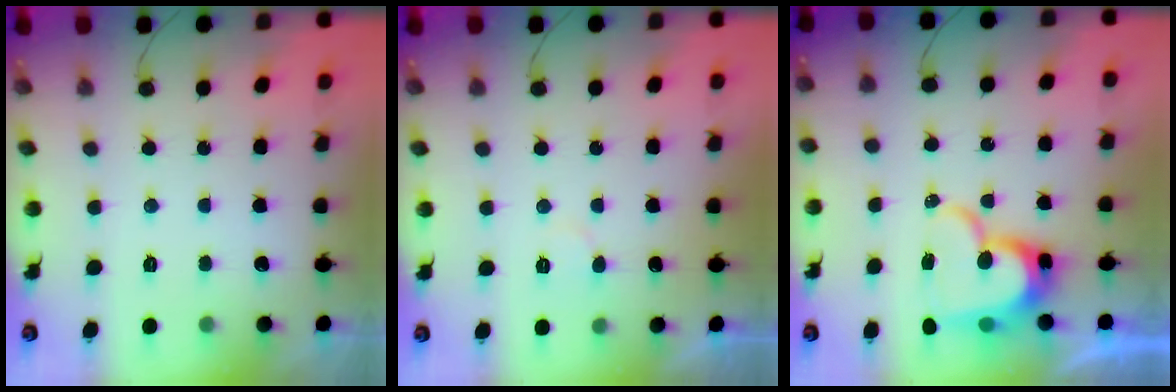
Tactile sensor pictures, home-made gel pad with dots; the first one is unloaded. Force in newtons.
{"total": 3.1, "press": 3.1, "slide": 0.3}
{"total": 15.6, "press": 15.5, "slide": 1.8}